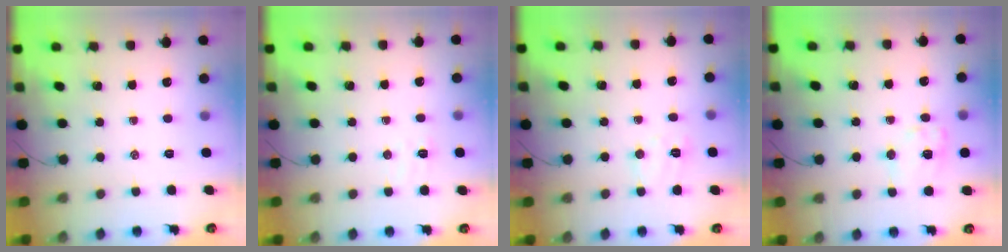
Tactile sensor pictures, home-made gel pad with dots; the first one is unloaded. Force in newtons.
{"total": 4.5, "press": 4.3, "slide": 1.2}
{"total": 6.0, "press": 5.9, "slide": 1.1}
{"total": 9.0, "press": 9.0, "slide": 1.2}